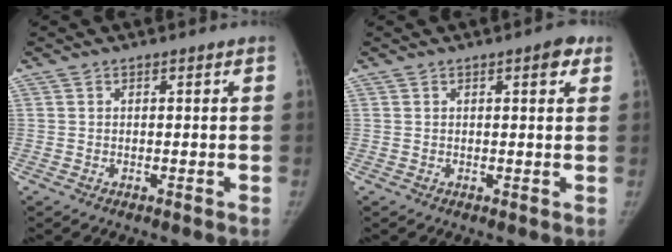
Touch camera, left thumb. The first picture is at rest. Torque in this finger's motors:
{"motor_torque": [0.01, -0.77, 0.68, -0.30, 0.04]}